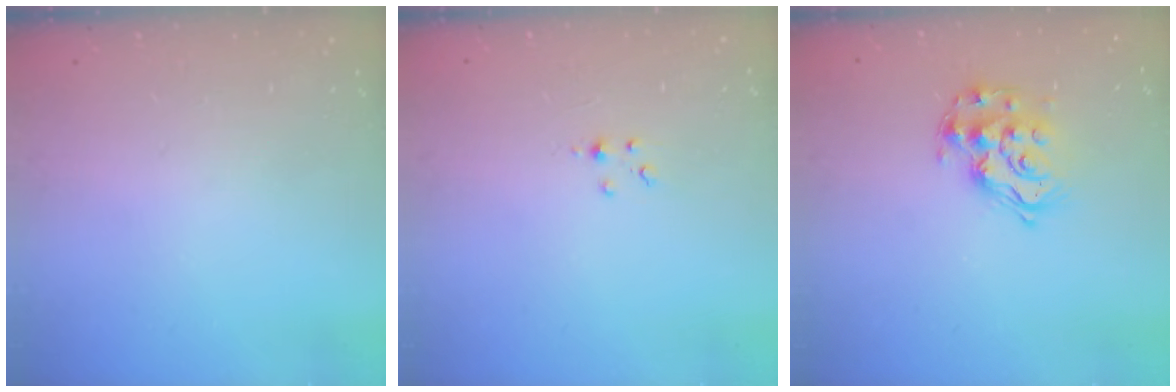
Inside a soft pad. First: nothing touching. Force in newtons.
{"total": 1.8, "press": 1.7, "slide": 0.3}
{"total": 14.2, "press": 14.2, "slide": 1.0}